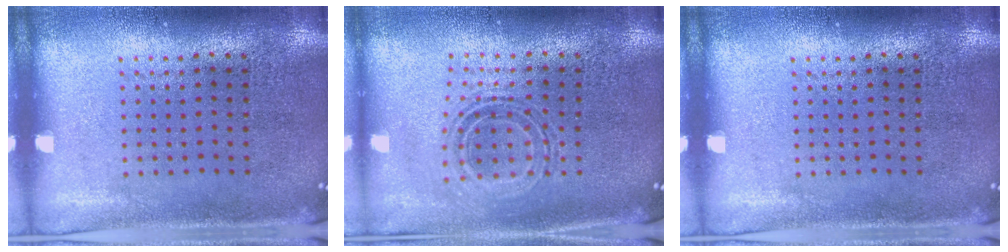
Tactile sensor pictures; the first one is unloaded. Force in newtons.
{"total": 0.7, "press": 0.7, "slide": 0.1}
{"total": 0.0}